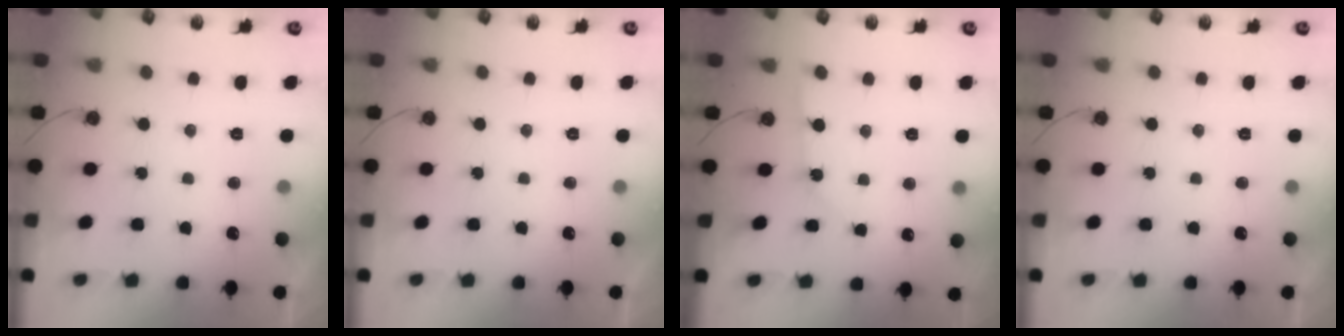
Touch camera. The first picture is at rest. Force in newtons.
{"total": 0.0}
{"total": 3.4, "press": 3.4, "slide": 0.4}
{"total": 0.0}